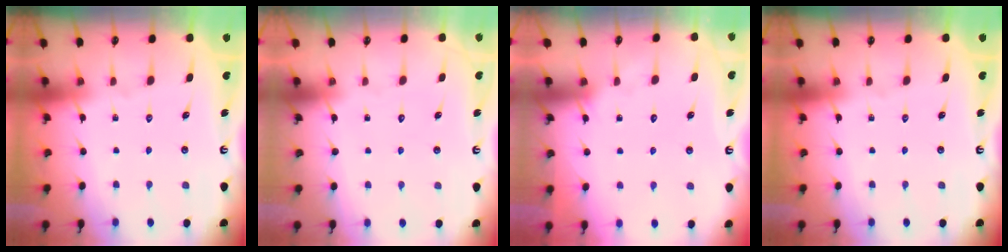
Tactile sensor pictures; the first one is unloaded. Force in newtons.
{"total": 1.6, "press": 1.6, "slide": 0.0}
{"total": 1.9, "press": 1.9, "slide": 0.1}
{"total": 0.0}